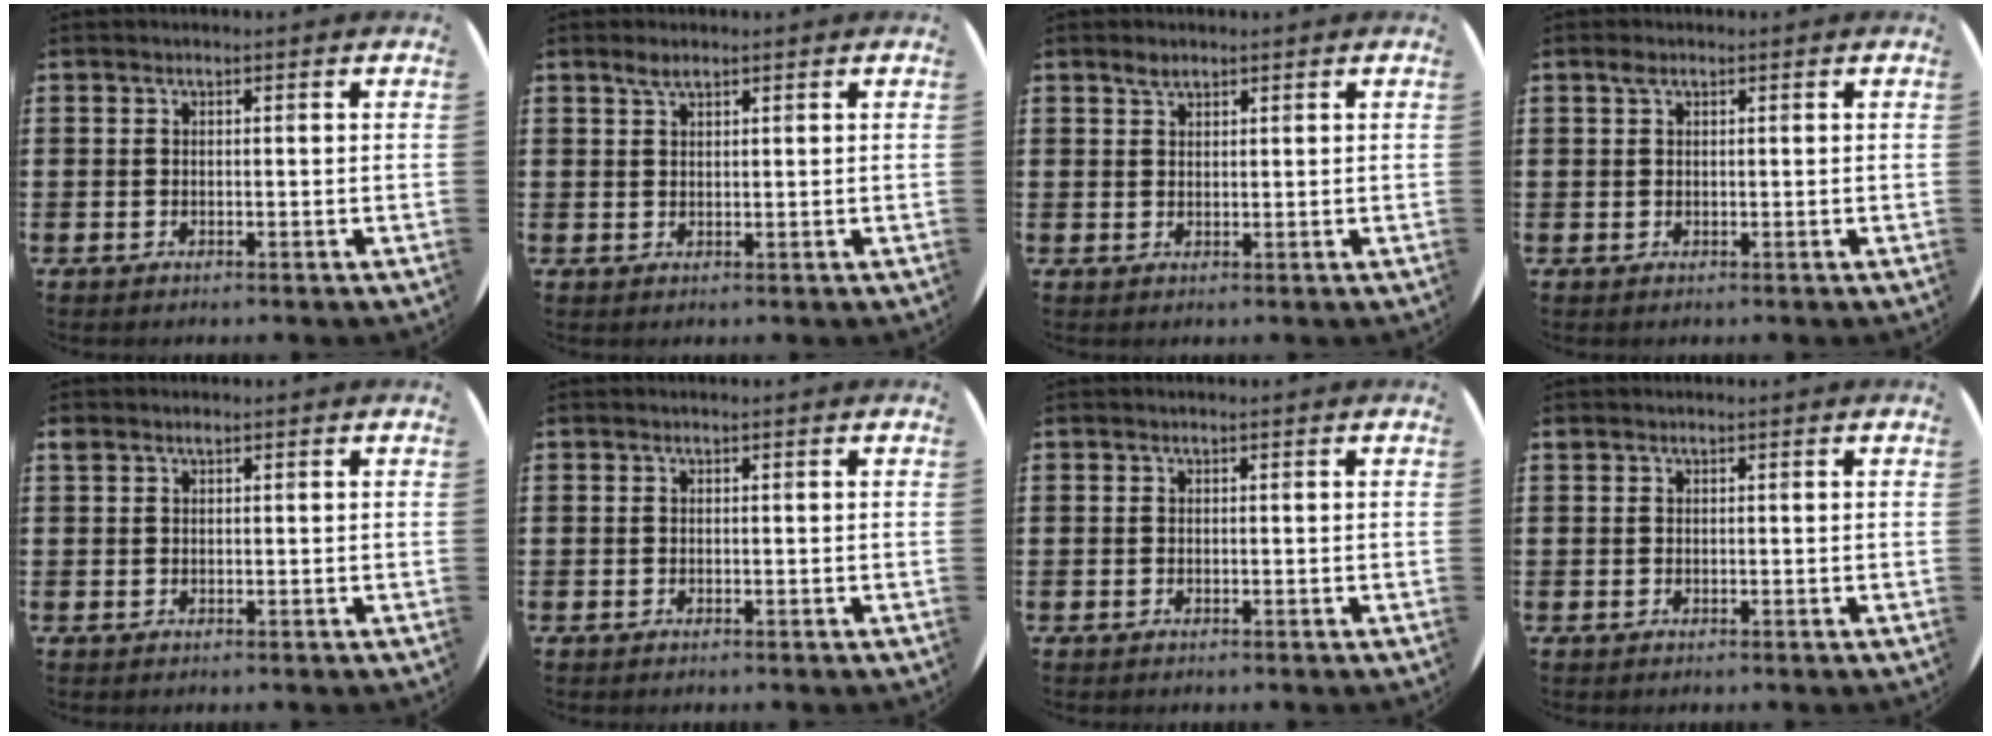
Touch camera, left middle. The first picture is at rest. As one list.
[{"total": 1.9, "force": [1.4, 0.5, 1.2], "torque": [-0.025, 0.005, 0.024]}, {"total": 1.6, "force": [1.3, 0.6, 0.7], "torque": [-0.014, 0.005, 0.024]}, {"total": 1.0, "force": [0.6, 0.6, 0.5], "torque": [-0.004, 0.003, 0.008]}, {"total": 0.5, "force": [0.4, 0.2, 0.3], "torque": [-0.005, 0.003, 0.007]}, {"total": 0.0}, {"total": 0.0}, {"total": 0.0}]